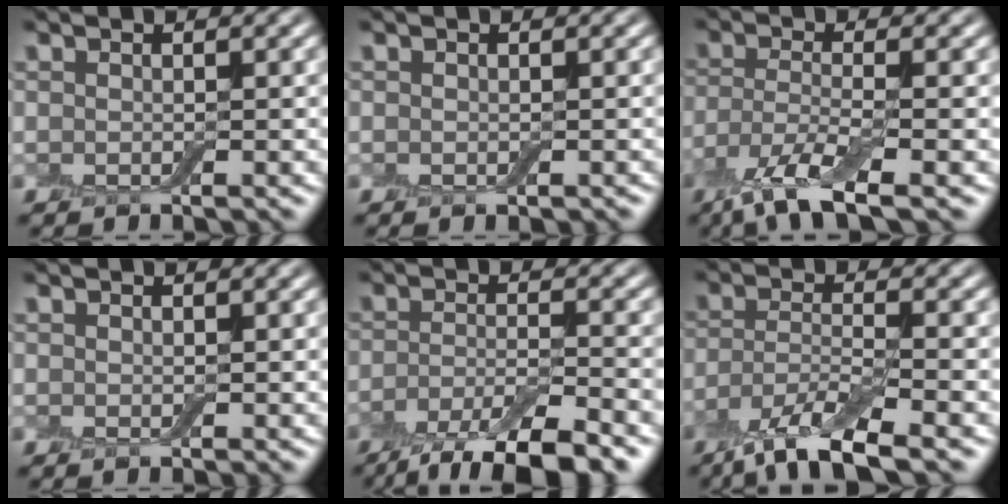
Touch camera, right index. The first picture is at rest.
{"total": 0.6, "force": [-0.2, 0.1, 0.5], "torque": [-0.008, -0.002, -0.002]}
{"total": 5.7, "force": [-3.6, 1.2, 4.2], "torque": [-0.089, -0.013, -0.077]}
{"total": 0.5, "force": [0.2, 0.3, 0.4], "torque": [-0.003, -0.001, 0.004]}
{"total": 7.1, "force": [-4.7, 1.8, 5.1], "torque": [-0.077, -0.005, -0.087]}
{"total": 6.4, "force": [-4.4, 1.5, 4.3], "torque": [-0.083, -0.010, -0.089]}